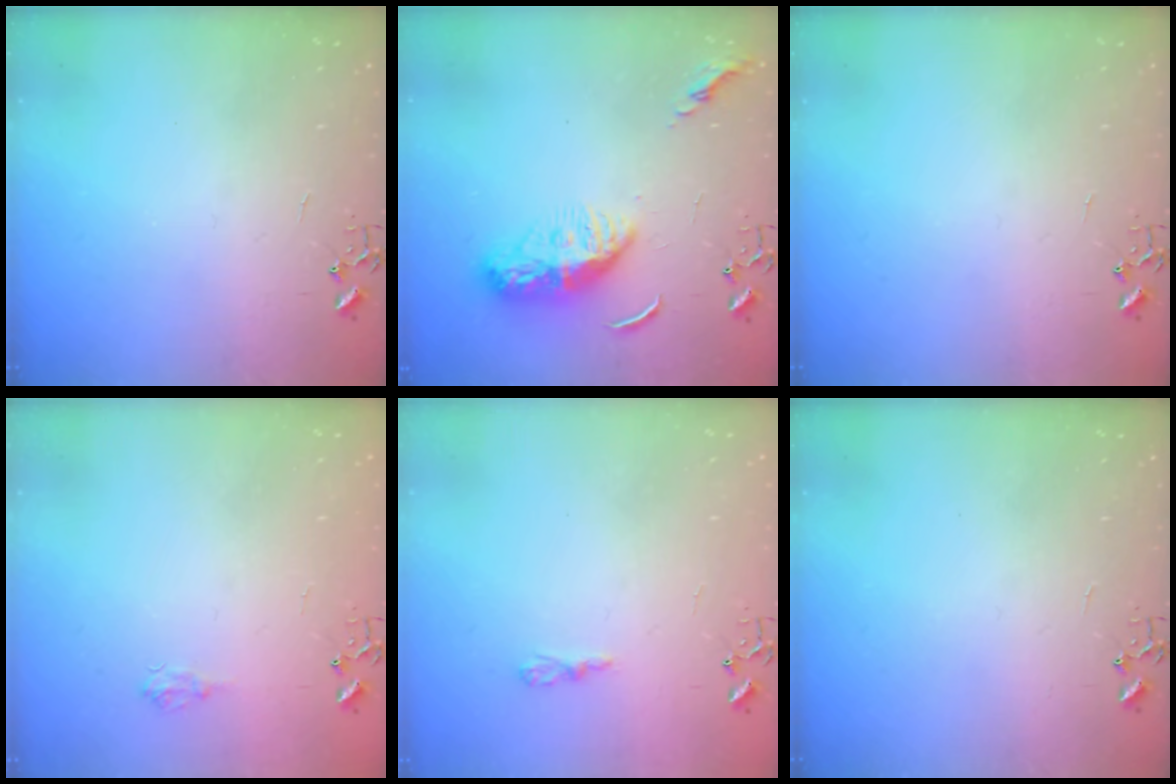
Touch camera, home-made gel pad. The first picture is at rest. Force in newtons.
{"total": 11.4, "press": 11.3, "slide": 0.9}
{"total": 0.0}
{"total": 6.1, "press": 6.1, "slide": 0.8}
{"total": 4.8, "press": 4.7, "slide": 0.6}
{"total": 0.0}